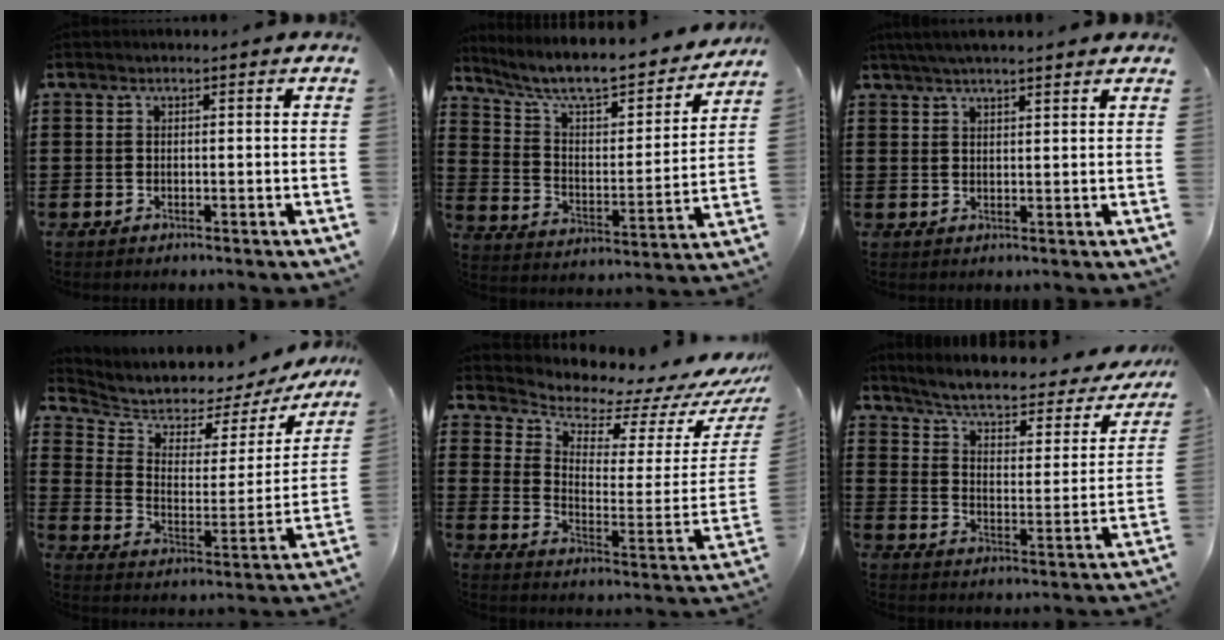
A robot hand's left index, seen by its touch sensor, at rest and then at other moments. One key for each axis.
{"total": 8.8, "fx": 7.7, "fy": 1.4, "fz": 4.1, "tx": -0.106, "ty": -0.055, "tz": 0.126}
{"total": 3.3, "fx": 2.8, "fy": 0.1, "fz": 1.7, "tx": -0.039, "ty": 0.004, "tz": 0.052}
{"total": 5.0, "fx": 4.5, "fy": 1.9, "fz": 0.9, "tx": -0.051, "ty": -0.037, "tz": 0.071}
{"total": 5.9, "fx": 5.6, "fy": 1.6, "fz": 1.1, "tx": -0.042, "ty": -0.062, "tz": 0.091}
{"total": 4.9, "fx": 4.0, "fy": 0.5, "fz": 2.7, "tx": -0.071, "ty": -0.029, "tz": 0.060}